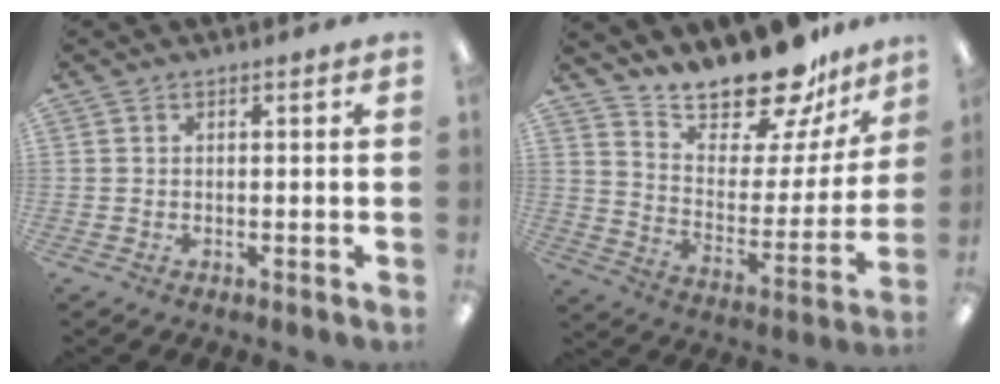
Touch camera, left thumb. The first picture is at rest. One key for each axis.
{"total": 19.2, "fx": 17.4, "fy": 5.2, "fz": 6.3, "tx": -0.105, "ty": -0.145, "tz": 0.301}